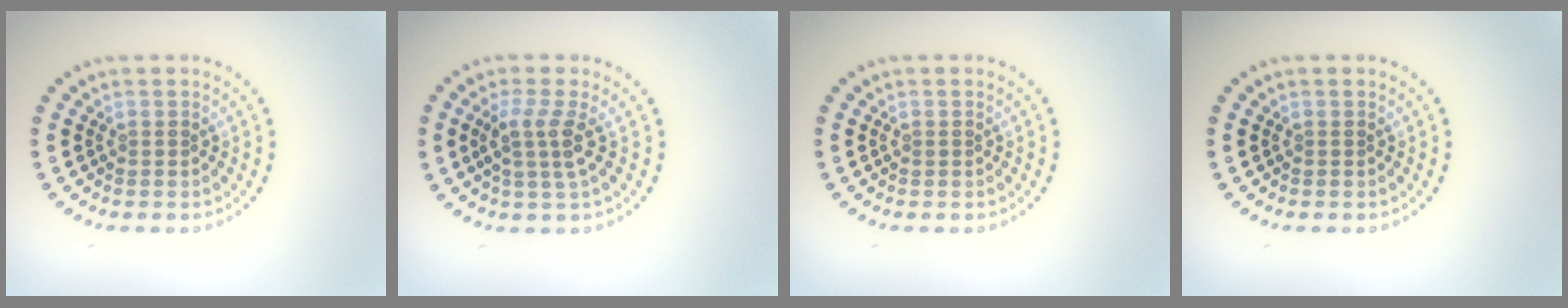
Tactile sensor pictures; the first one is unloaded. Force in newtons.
{"total": 2.5, "press": 1.9, "slide": 1.6}
{"total": 0.0}
{"total": 0.0}